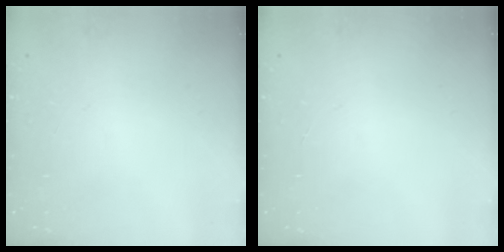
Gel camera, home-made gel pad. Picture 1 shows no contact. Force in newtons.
{"total": 0.0}